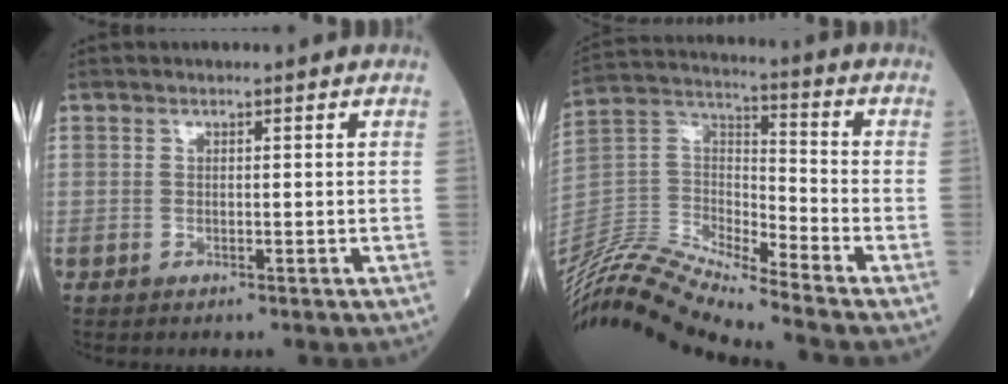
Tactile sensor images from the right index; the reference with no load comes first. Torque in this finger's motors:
{"motor_torque": [-0.16, -0.17, 0.06, 0.02]}